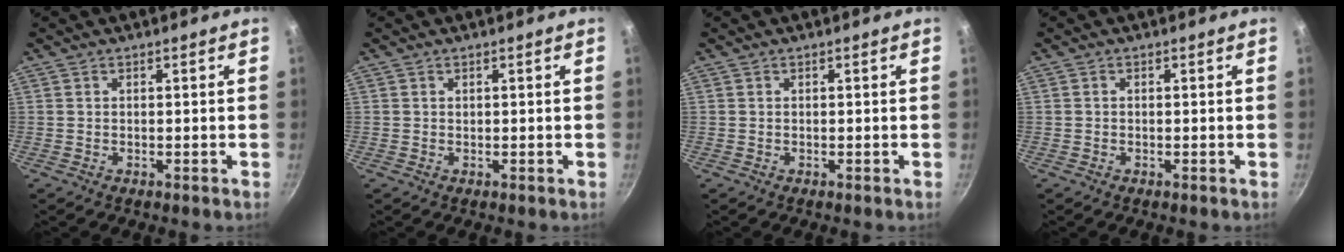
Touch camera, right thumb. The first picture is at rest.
{"total": 0.0}
{"total": 0.0}
{"total": 0.0}